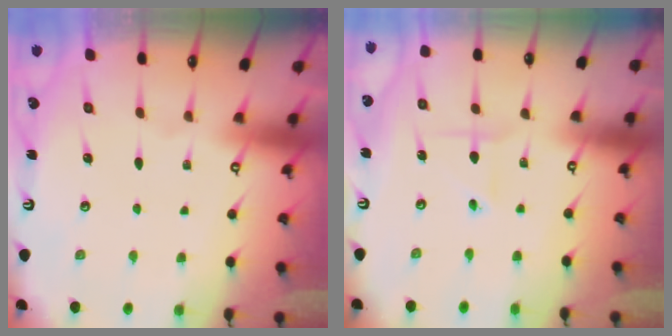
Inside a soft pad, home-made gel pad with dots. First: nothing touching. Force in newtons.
{"total": 1.8, "press": 1.8, "slide": 0.2}